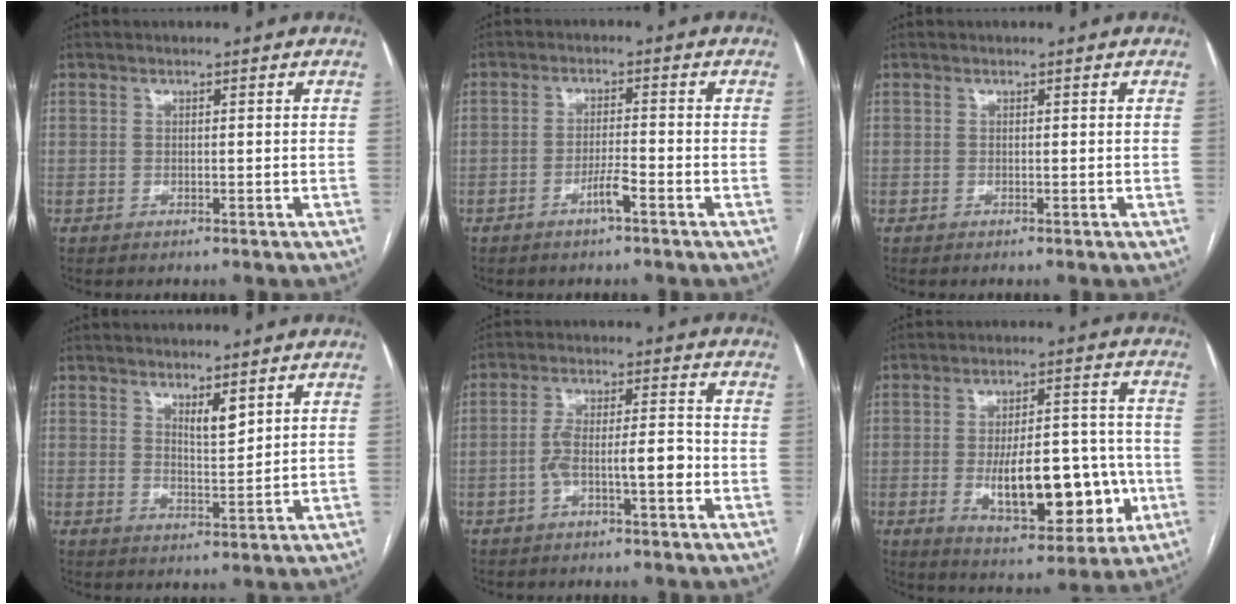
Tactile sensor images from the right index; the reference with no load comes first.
{"total": 3.3, "force": [-2.0, 0.0, 2.6], "torque": [-0.048, -0.001, -0.036]}
{"total": 0.0}
{"total": 3.3, "force": [2.1, 0.7, 2.4], "torque": [-0.043, -0.008, 0.041]}
{"total": 7.0, "force": [-2.4, 1.5, 6.4], "torque": [-0.118, 0.025, -0.039]}
{"total": 16.0, "force": [-3.4, 6.3, 14.3], "torque": [-0.212, 0.014, -0.040]}